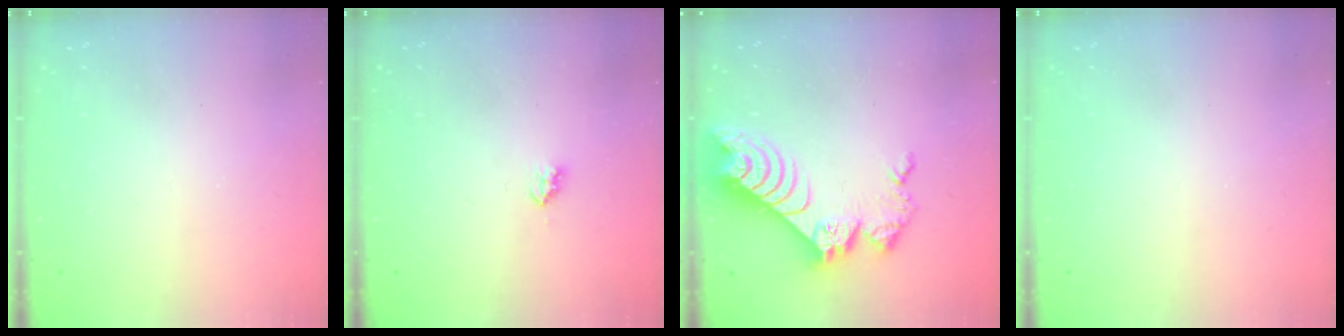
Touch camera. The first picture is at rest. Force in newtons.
{"total": 2.6, "press": 2.5, "slide": 0.4}
{"total": 9.9, "press": 9.9, "slide": 0.8}
{"total": 0.0}